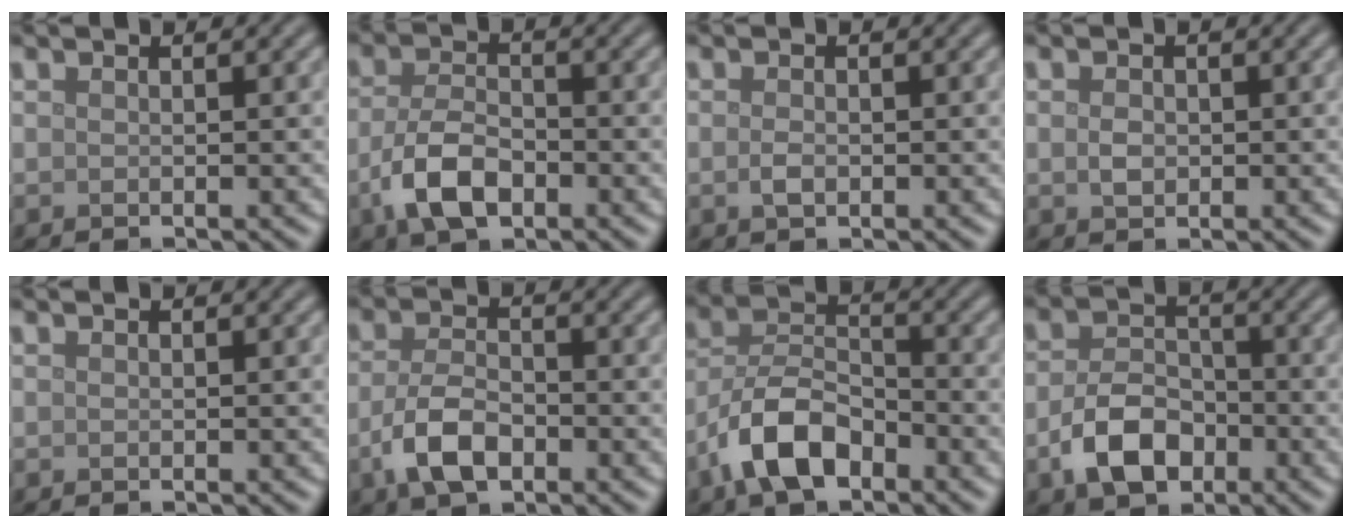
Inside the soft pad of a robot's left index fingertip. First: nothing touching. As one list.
[{"total": 5.2, "force": [-2.2, 2.8, 3.8], "torque": [-0.076, -0.001, -0.049]}, {"total": 1.1, "force": [-0.2, 0.6, 0.9], "torque": [-0.021, -0.001, -0.005]}, {"total": 1.4, "force": [0.0, 1.0, 0.9], "torque": [-0.019, -0.001, -0.001]}, {"total": 0.0}, {"total": 4.7, "force": [-2.0, 2.5, 3.4], "torque": [-0.071, -0.001, -0.043]}, {"total": 6.5, "force": [-3.6, 3.3, 4.2], "torque": [-0.076, 0.006, -0.076]}, {"total": 5.4, "force": [-2.2, 3.6, 3.4], "torque": [-0.068, -0.001, -0.044]}]